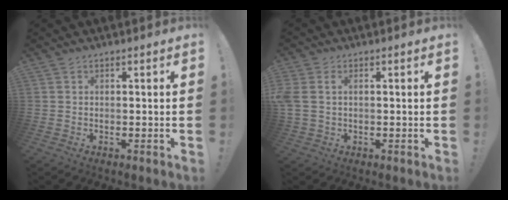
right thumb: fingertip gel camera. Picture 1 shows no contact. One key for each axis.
{"total": 3.9, "fx": 0.9, "fy": 2.8, "fz": 2.6, "tx": -0.070, "ty": 0.003, "tz": 0.016}